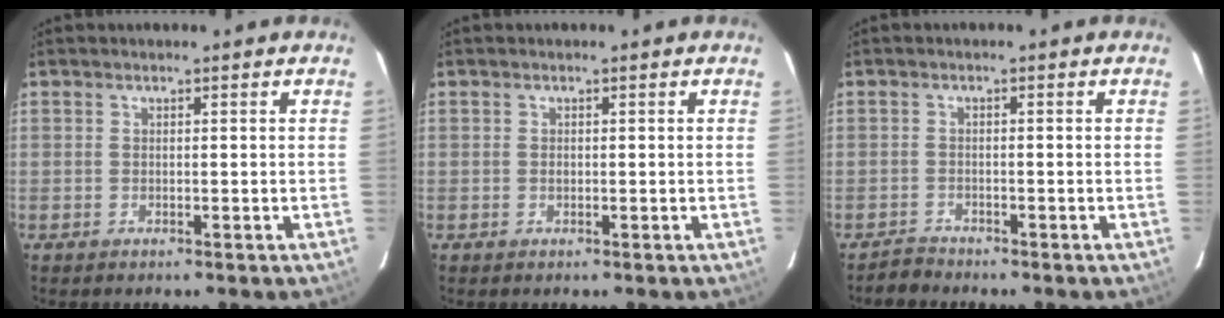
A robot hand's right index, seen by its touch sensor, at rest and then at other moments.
{"total": 0.6, "force": [-0.1, 0.6, 0.2], "torque": [-0.002, -0.001, 0.001]}
{"total": 1.3, "force": [-1.1, 0.6, -0.3], "torque": [0.004, 0.007, -0.018]}